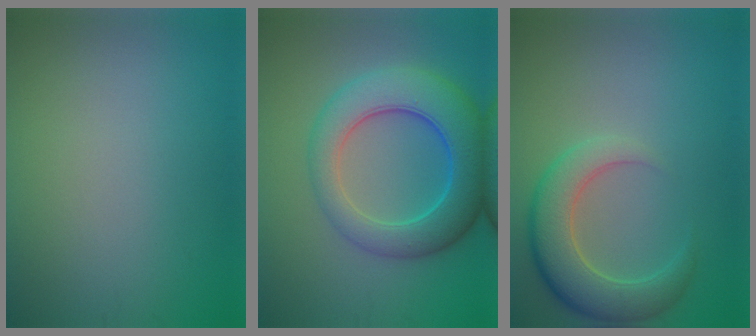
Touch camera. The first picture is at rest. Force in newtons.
{"total": 8.3, "press": 8.3, "slide": 0.4}
{"total": 5.7, "press": 5.7, "slide": 0.6}